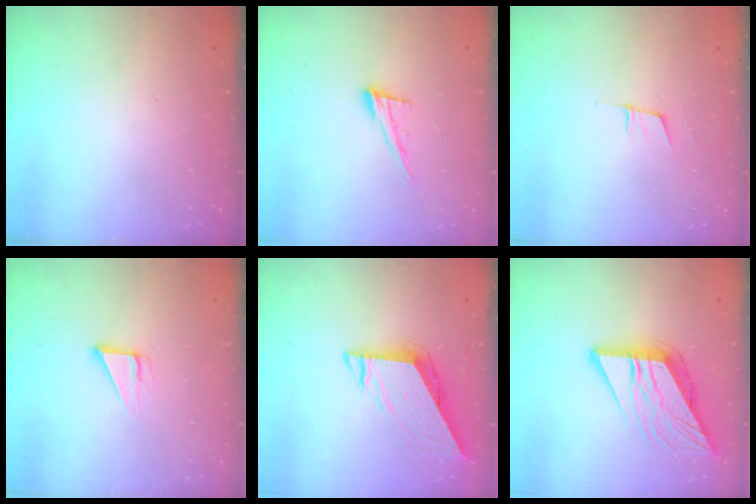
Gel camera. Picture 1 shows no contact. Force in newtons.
{"total": 10.6, "press": 10.5, "slide": 1.6}
{"total": 5.1, "press": 4.3, "slide": 2.6}
{"total": 3.8, "press": 3.8, "slide": 0.2}
{"total": 7.4, "press": 7.4, "slide": 0.6}
{"total": 13.7, "press": 13.6, "slide": 1.6}